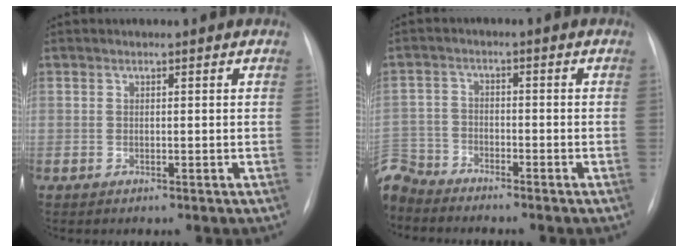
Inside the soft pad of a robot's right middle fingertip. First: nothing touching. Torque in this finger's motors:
{"motor_torque": [0.55, -0.81, 0.28, 0.01]}